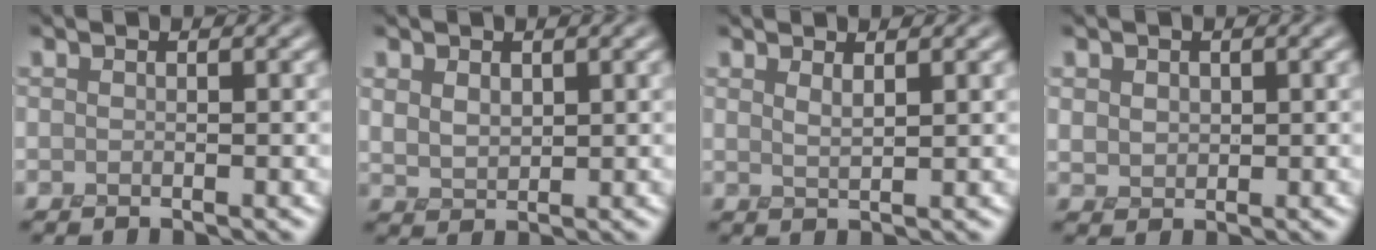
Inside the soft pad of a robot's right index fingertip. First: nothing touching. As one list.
[{"total": 2.3, "force": [0.8, 1.6, 1.5], "torque": [-0.034, -0.006, 0.023]}, {"total": 1.2, "force": [1.1, 0.0, 0.6], "torque": [-0.016, -0.004, 0.023]}, {"total": 2.2, "force": [0.6, 1.8, 1.0], "torque": [-0.033, 0.000, 0.014]}]